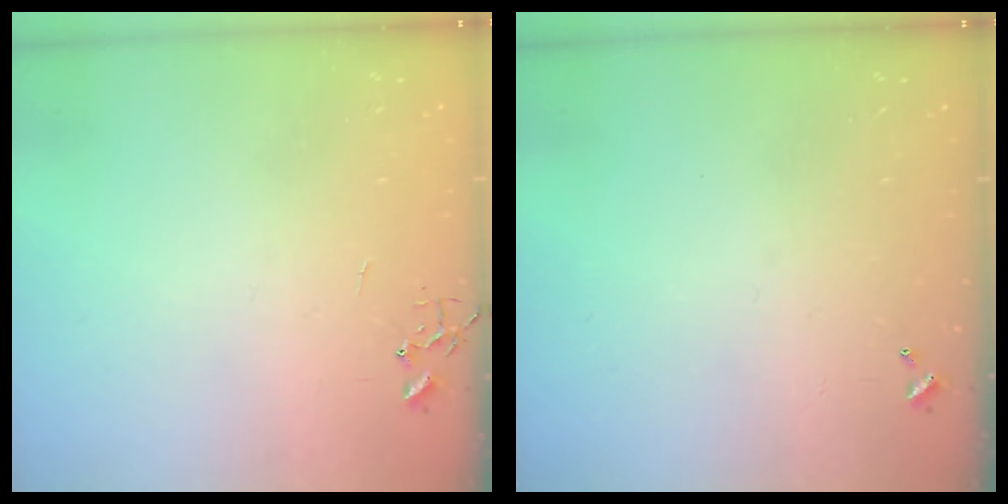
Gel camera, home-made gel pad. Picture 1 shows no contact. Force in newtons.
{"total": 0.0}